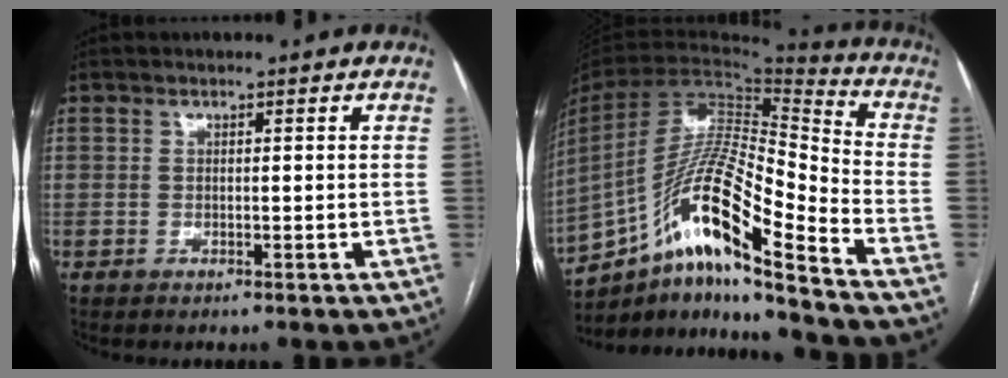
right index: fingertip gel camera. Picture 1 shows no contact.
{"total": 19.4, "force": [-12.4, 0.9, 14.8], "torque": [-0.298, 0.001, -0.227]}